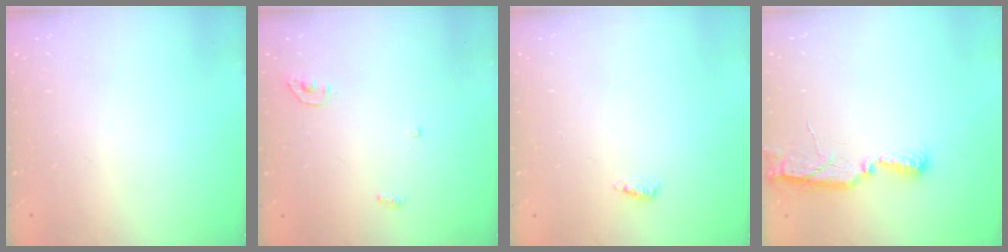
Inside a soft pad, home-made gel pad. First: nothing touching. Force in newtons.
{"total": 3.4, "press": 3.3, "slide": 0.3}
{"total": 4.4, "press": 4.1, "slide": 1.5}
{"total": 9.5, "press": 8.0, "slide": 5.2}